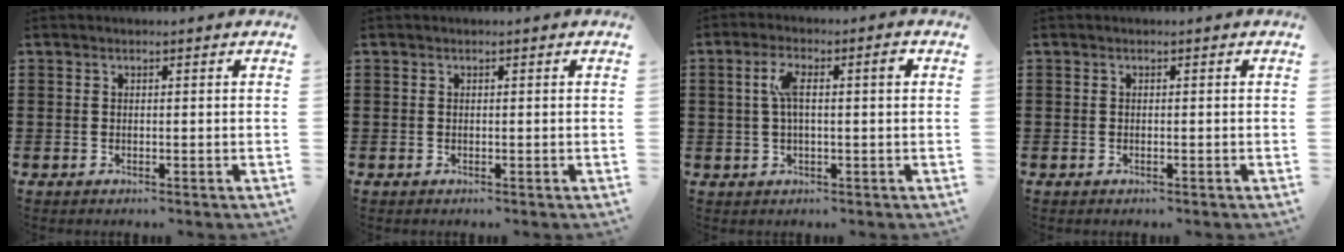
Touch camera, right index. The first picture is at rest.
{"total": 0.0}
{"total": 5.4, "force": [1.0, 1.2, 5.1], "torque": [-0.099, 0.008, 0.012]}
{"total": 0.0}